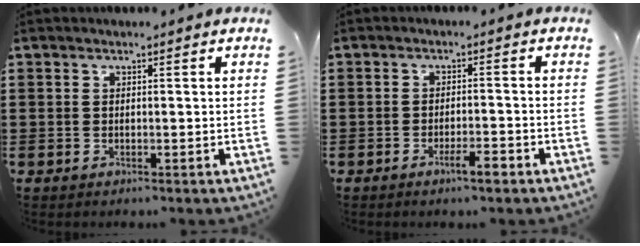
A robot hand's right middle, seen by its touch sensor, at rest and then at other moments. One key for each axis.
{"total": 3.3, "fx": -2.1, "fy": 0.7, "fz": 2.5, "tx": -0.046, "ty": 0.000, "tz": -0.040}